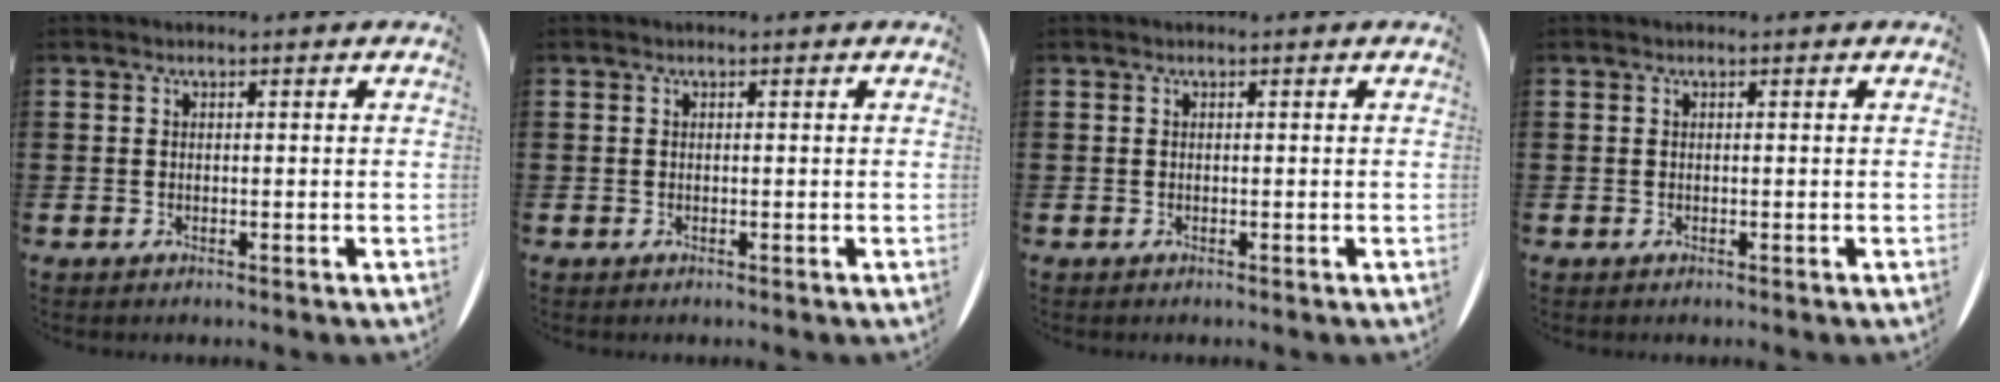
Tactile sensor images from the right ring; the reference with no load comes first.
{"total": 0.0}
{"total": 0.0}
{"total": 0.0}